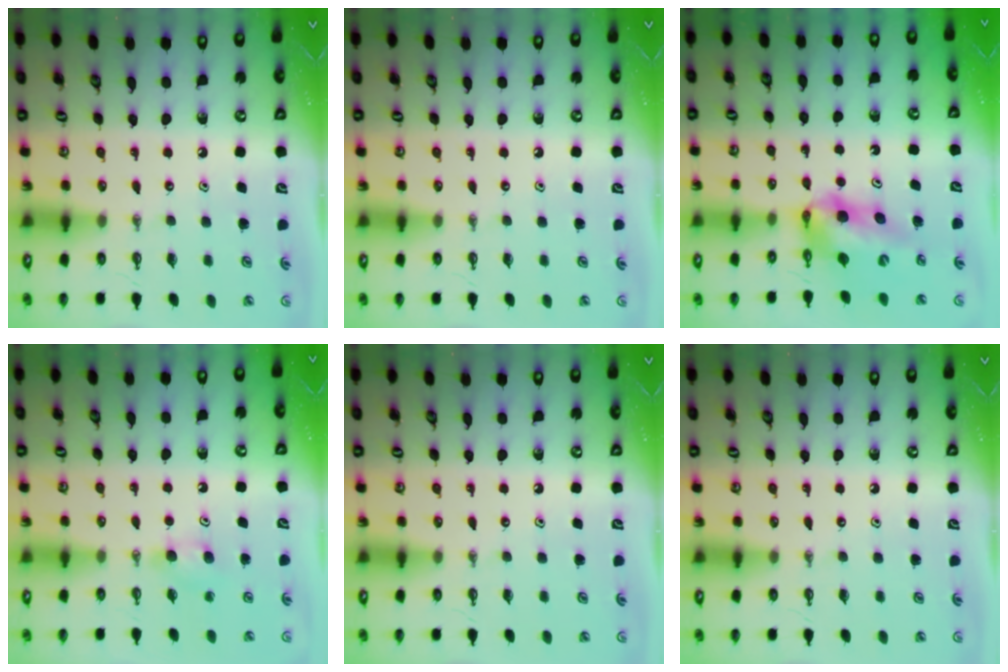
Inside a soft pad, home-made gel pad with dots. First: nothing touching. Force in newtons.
{"total": 0.0}
{"total": 9.5, "press": 9.5, "slide": 1.0}
{"total": 3.6, "press": 3.6, "slide": 0.7}
{"total": 0.0}
{"total": 0.0}